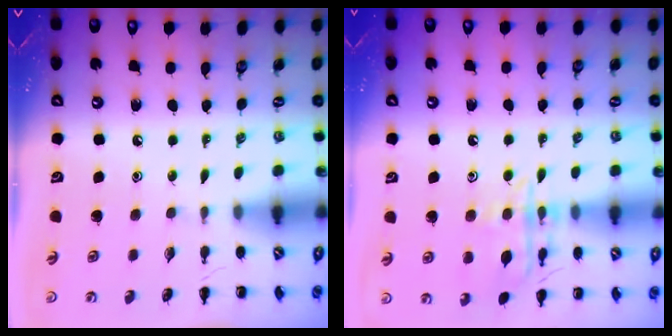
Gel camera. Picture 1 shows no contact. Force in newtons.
{"total": 13.3, "press": 13.2, "slide": 0.9}